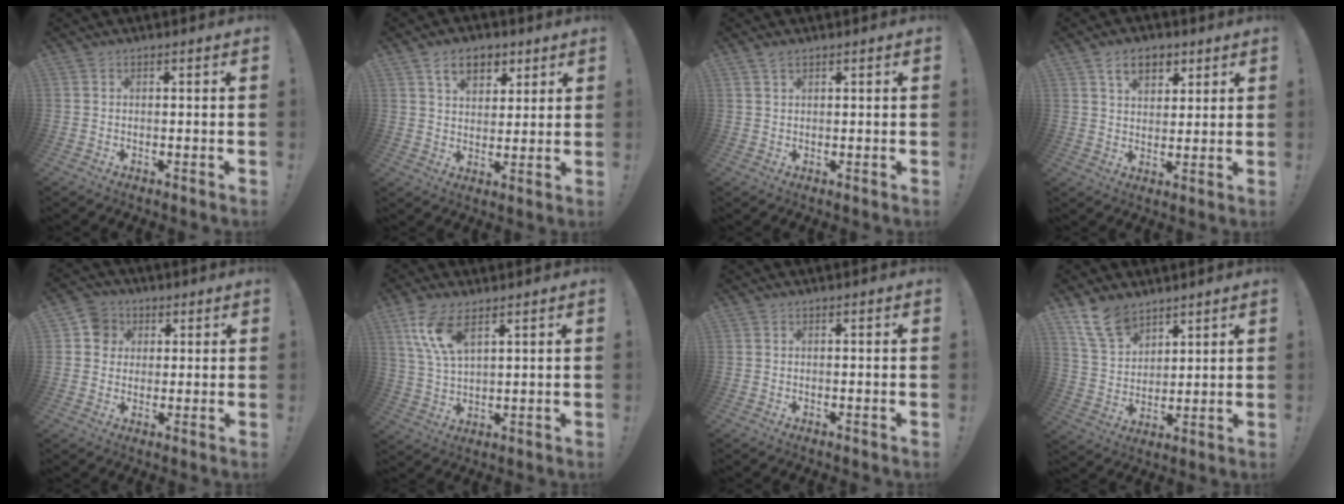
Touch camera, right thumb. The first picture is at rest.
{"total": 9.0, "force": [5.0, 5.9, 4.6], "torque": [-0.071, -0.012, 0.095]}
{"total": 1.9, "force": [1.4, 0.7, 1.0], "torque": [-0.019, -0.002, 0.025]}
{"total": 8.3, "force": [4.4, 5.5, 4.3], "torque": [-0.070, -0.005, 0.084]}
{"total": 7.4, "force": [2.0, 6.8, 2.1], "torque": [-0.036, 0.001, 0.042]}
{"total": 10.2, "force": [5.8, 3.9, 7.4], "torque": [-0.161, -0.019, 0.107]}
{"total": 0.0}
{"total": 11.6, "force": [8.5, 6.5, 4.3], "torque": [-0.087, -0.049, 0.168]}